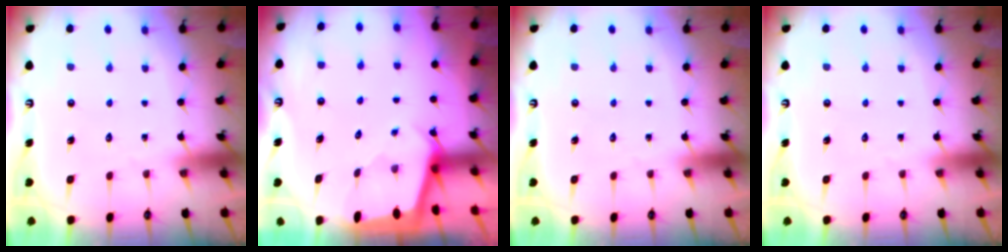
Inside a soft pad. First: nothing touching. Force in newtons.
{"total": 1.8, "press": 1.8, "slide": 0.2}
{"total": 0.0}
{"total": 0.0}